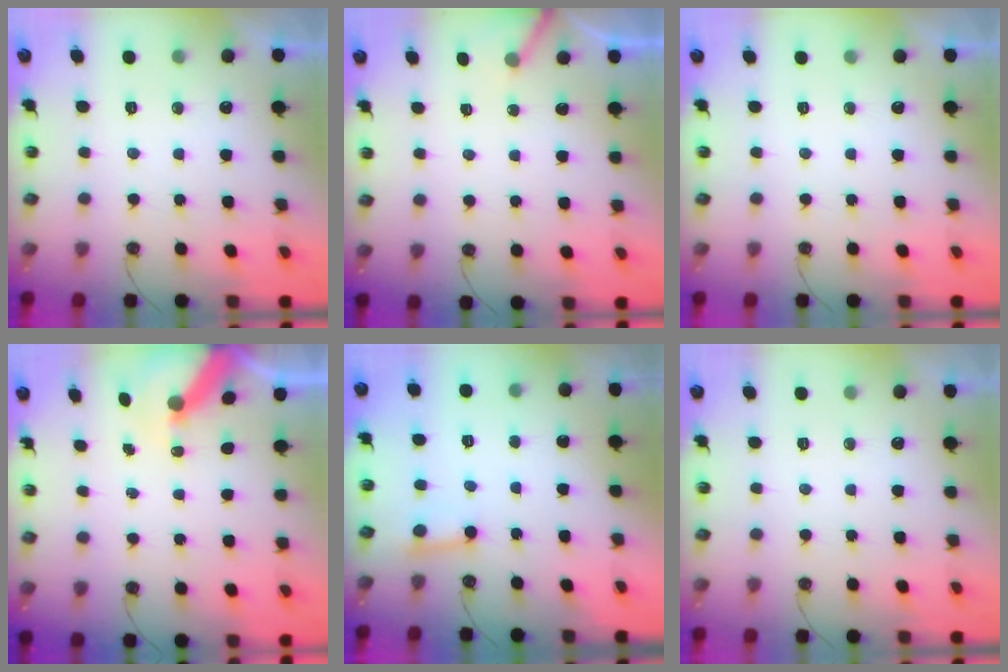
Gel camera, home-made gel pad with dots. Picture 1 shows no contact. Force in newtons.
{"total": 4.2, "press": 4.2, "slide": 0.3}
{"total": 0.0}
{"total": 7.4, "press": 7.4, "slide": 0.9}
{"total": 2.8, "press": 2.7, "slide": 0.6}
{"total": 0.0}